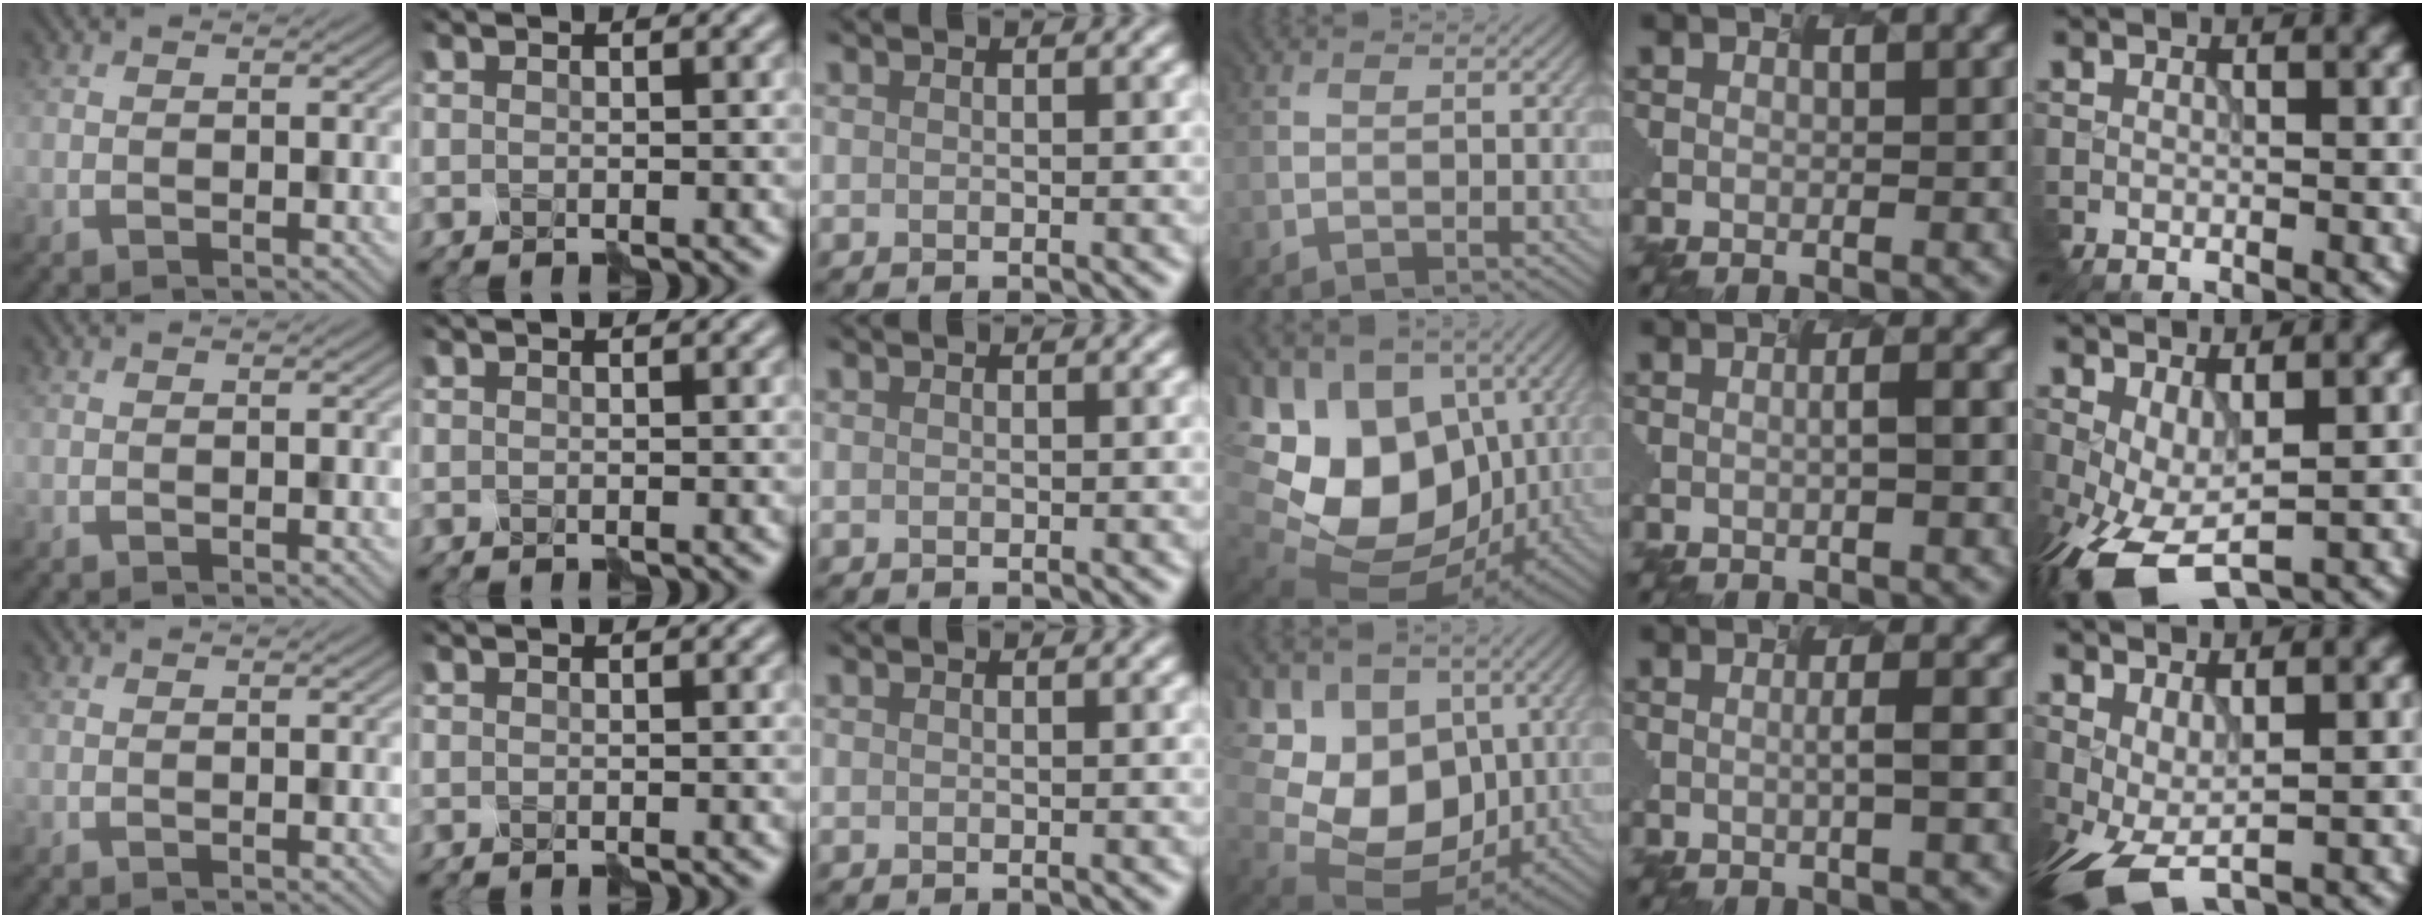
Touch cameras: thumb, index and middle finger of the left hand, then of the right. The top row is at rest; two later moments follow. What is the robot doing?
{"motion": "disassemble", "object": "velcro strap"}